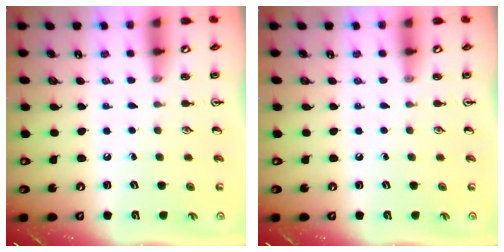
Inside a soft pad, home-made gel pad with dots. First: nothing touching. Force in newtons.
{"total": 0.0}